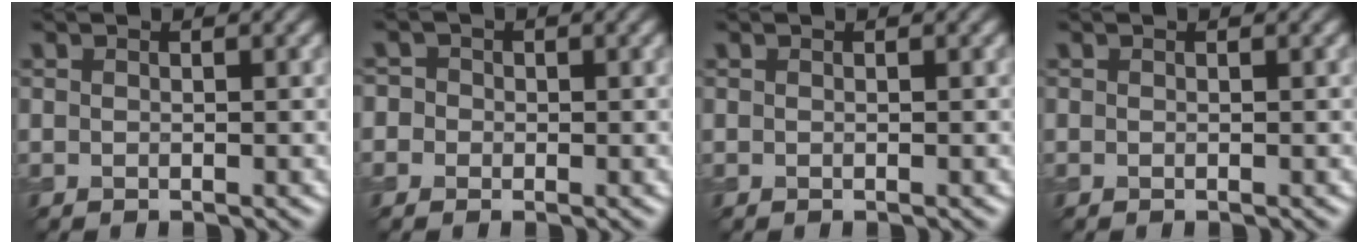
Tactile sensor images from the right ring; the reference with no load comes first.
{"total": 1.8, "force": [0.0, 1.7, 0.4], "torque": [0.010, 0.016, -0.023]}
{"total": 0.0}
{"total": 0.0}